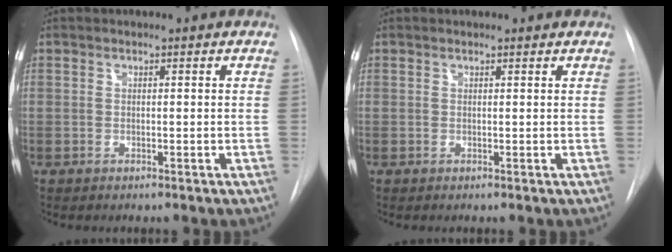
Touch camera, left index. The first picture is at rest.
{"total": 1.1, "force": [1.0, 0.4, 0.2], "torque": [-0.011, 0.009, 0.007]}